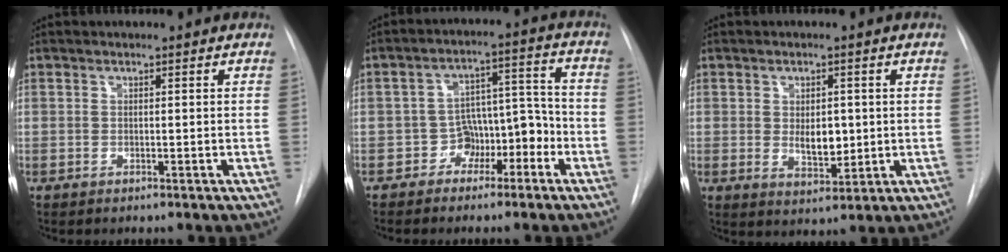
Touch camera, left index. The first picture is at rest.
{"total": 7.0, "force": [-4.3, 4.5, 3.1], "torque": [-0.030, 0.035, -0.066]}
{"total": 4.5, "force": [-0.5, 2.5, 3.8], "torque": [-0.056, -0.014, 0.003]}